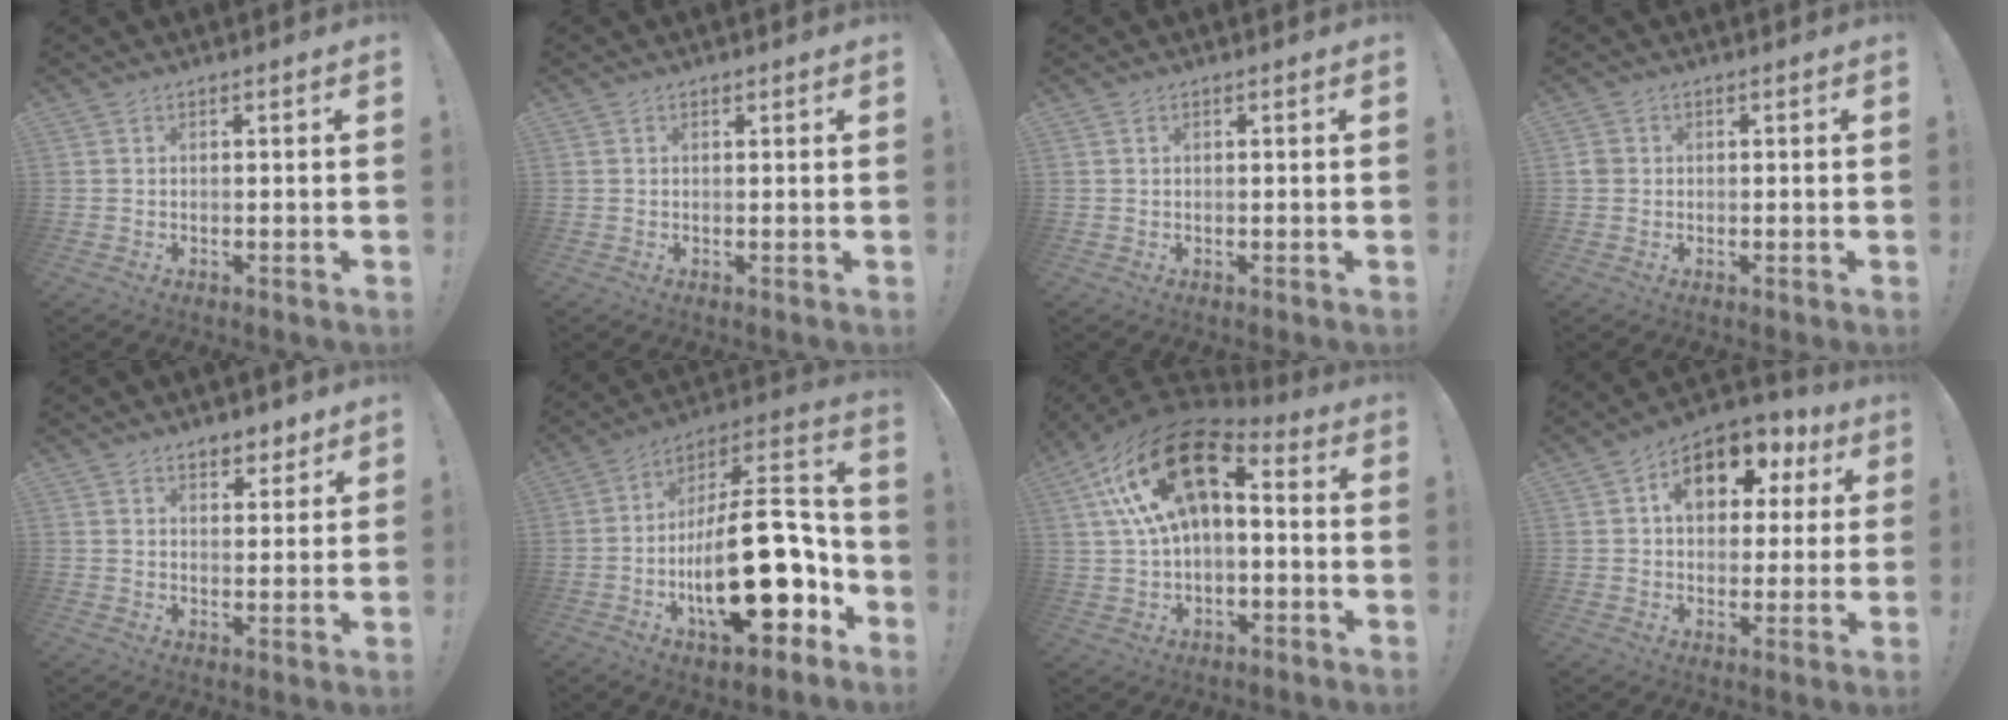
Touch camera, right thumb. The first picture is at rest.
{"total": 0.5, "force": [0.4, 0.3, 0.0], "torque": [0.005, -0.002, 0.008]}
{"total": 0.0}
{"total": 2.3, "force": [0.2, 2.0, 1.0], "torque": [-0.008, 0.003, 0.004]}
{"total": 5.2, "force": [4.2, 2.7, 1.3], "torque": [0.006, -0.033, 0.074]}
{"total": 28.8, "force": [-6.7, 12.7, 25.0], "torque": [-0.407, 0.045, -0.098]}
{"total": 21.6, "force": [6.6, 12.0, 16.8], "torque": [-0.288, -0.019, 0.122]}
{"total": 13.9, "force": [5.2, 9.4, 8.9], "torque": [-0.122, -0.016, 0.091]}